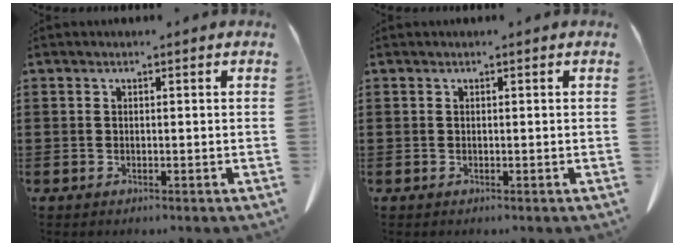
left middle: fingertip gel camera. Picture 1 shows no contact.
{"total": 0.0}